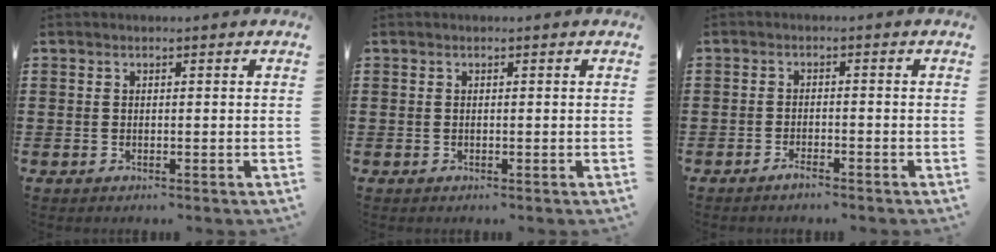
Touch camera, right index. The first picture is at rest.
{"total": 0.0}
{"total": 1.7, "force": [-1.5, 0.2, 0.8], "torque": [-0.015, -0.001, -0.027]}